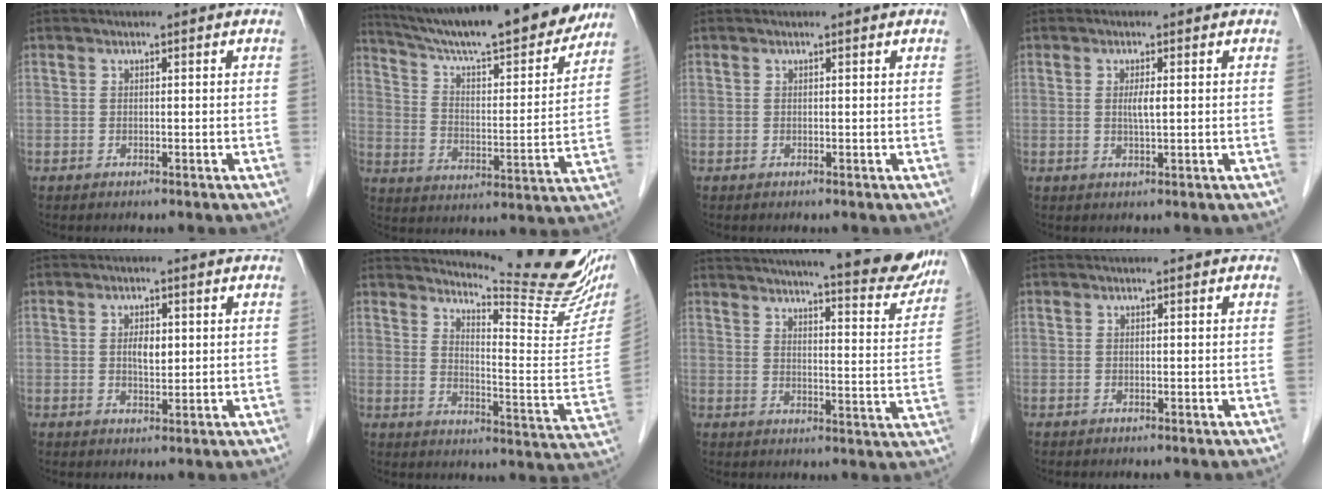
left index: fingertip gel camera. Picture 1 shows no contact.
{"total": 23.7, "force": [20.6, 2.9, 11.3], "torque": [-0.188, -0.012, 0.301]}
{"total": 0.0}
{"total": 1.9, "force": [0.1, 0.1, 1.9], "torque": [-0.038, -0.003, 0.002]}
{"total": 2.7, "force": [0.3, 1.3, 2.3], "torque": [-0.041, -0.002, 0.007]}
{"total": 20.1, "force": [18.2, 1.6, 8.3], "torque": [-0.121, -0.102, 0.220]}
{"total": 22.4, "force": [19.9, 2.2, 10.1], "torque": [-0.141, -0.042, 0.245]}
{"total": 0.0}